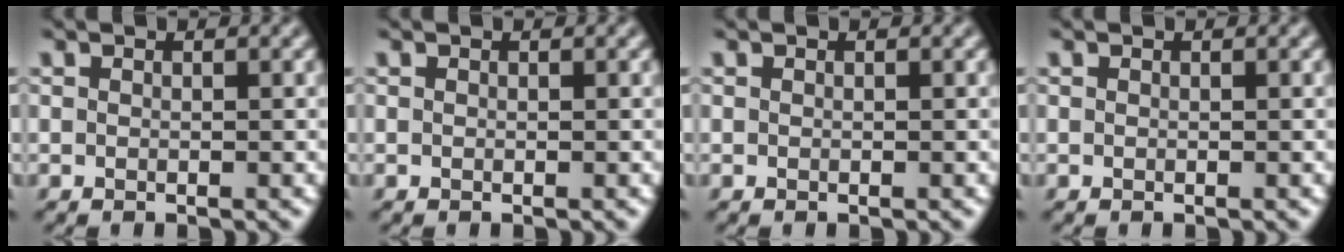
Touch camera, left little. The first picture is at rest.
{"total": 0.0}
{"total": 0.0}
{"total": 0.0}